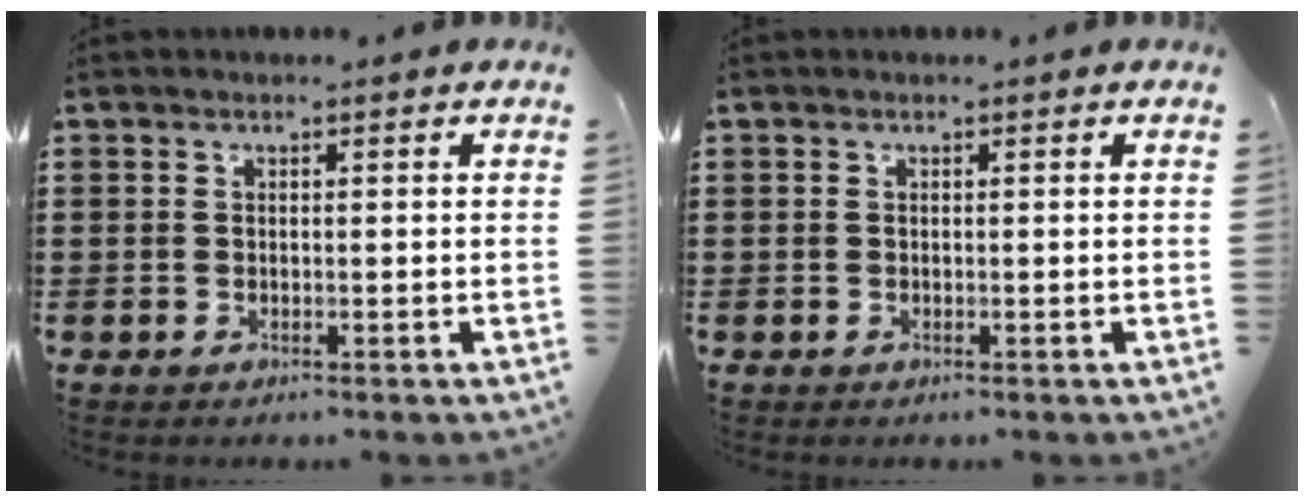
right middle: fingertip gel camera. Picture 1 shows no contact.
{"total": 0.0}